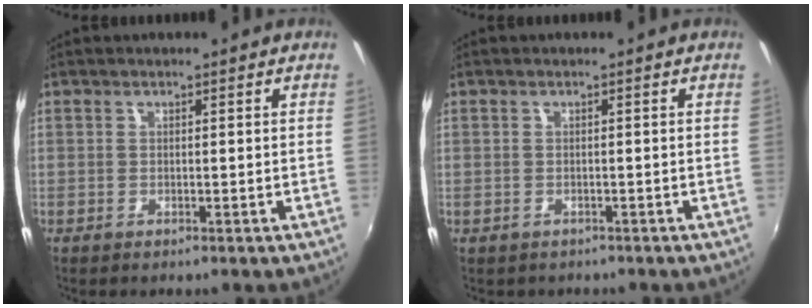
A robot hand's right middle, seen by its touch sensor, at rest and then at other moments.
{"total": 1.5, "force": [-0.7, 1.3, 0.0], "torque": [-0.005, -0.001, -0.008]}